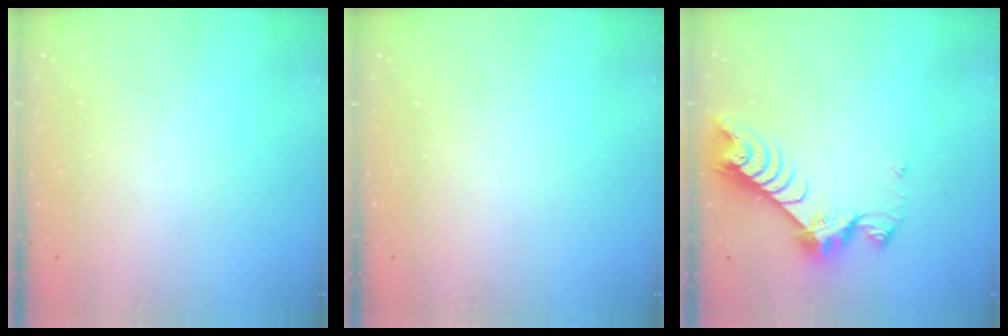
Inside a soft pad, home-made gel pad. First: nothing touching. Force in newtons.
{"total": 0.0}
{"total": 8.1, "press": 8.1, "slide": 0.8}